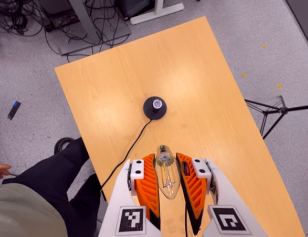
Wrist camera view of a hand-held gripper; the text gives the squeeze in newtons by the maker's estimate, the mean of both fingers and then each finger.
{"total": 22.8, "left": 24.9, "right": 20.7}